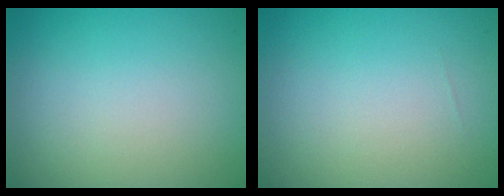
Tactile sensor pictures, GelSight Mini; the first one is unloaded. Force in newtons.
{"total": 0.0}